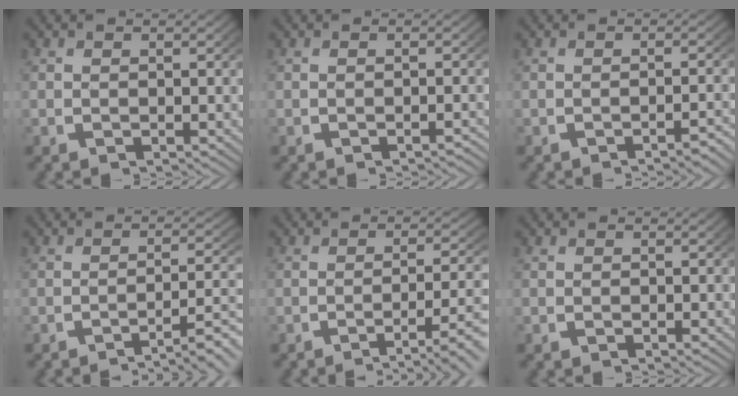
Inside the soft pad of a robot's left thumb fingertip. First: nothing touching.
{"total": 1.2, "force": [-1.2, 0.0, 0.3], "torque": [-0.009, 0.002, -0.016]}
{"total": 1.8, "force": [-1.6, 0.0, 0.9], "torque": [-0.016, 0.004, -0.023]}
{"total": 5.5, "force": [-4.1, 1.3, 3.4], "torque": [-0.044, -0.006, -0.058]}
{"total": 5.9, "force": [-4.0, 1.6, 4.1], "torque": [-0.065, -0.006, -0.055]}
{"total": 0.0}